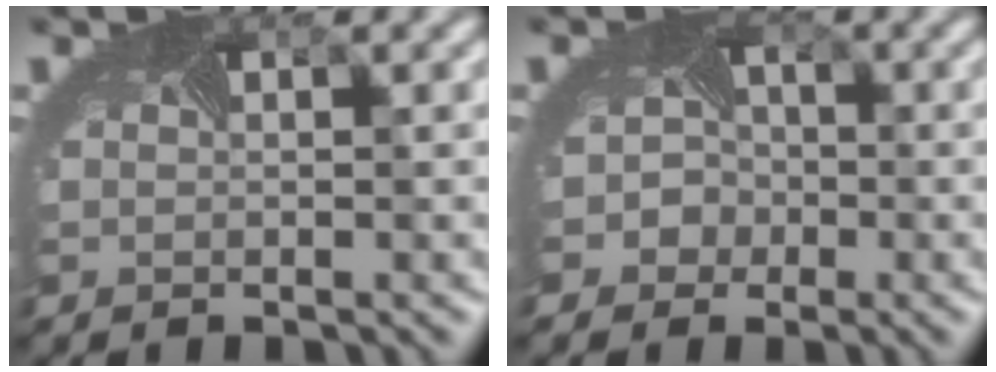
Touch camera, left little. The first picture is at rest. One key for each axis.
{"total": 3.4, "fx": -1.3, "fy": 3.1, "fz": 0.7, "tx": 0.011, "ty": 0.006, "tz": -0.024}